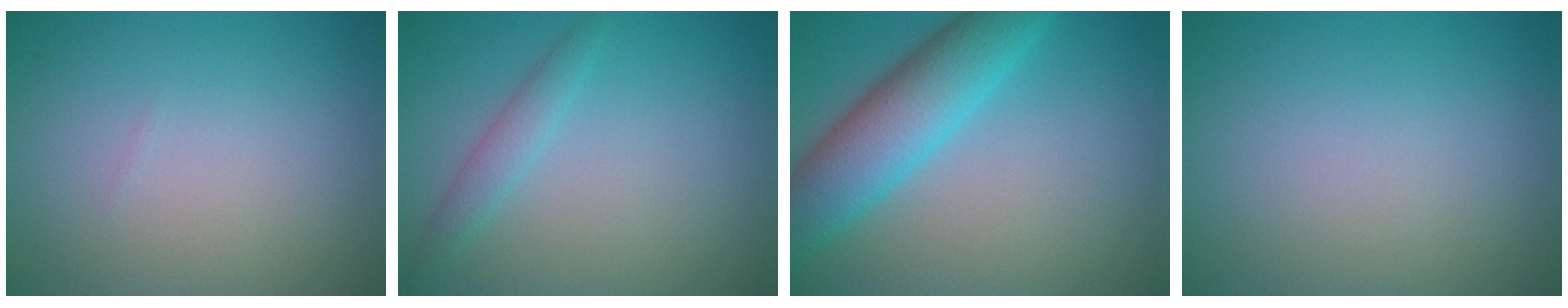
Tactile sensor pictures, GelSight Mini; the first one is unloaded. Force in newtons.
{"total": 1.7, "press": 1.7, "slide": 0.0}
{"total": 7.0, "press": 7.0, "slide": 0.2}
{"total": 0.0}